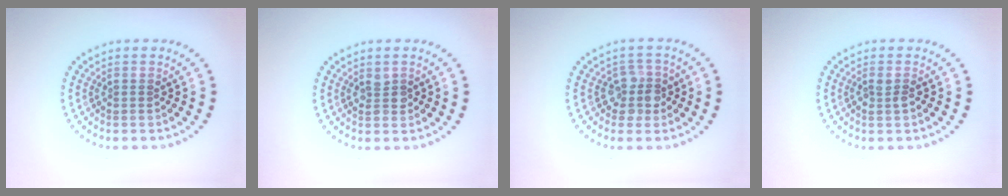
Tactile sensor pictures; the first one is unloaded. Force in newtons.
{"total": 1.2, "press": 1.1, "slide": 0.1}
{"total": 2.6, "press": 2.2, "slide": 1.3}
{"total": 0.9, "press": 0.8, "slide": 0.3}